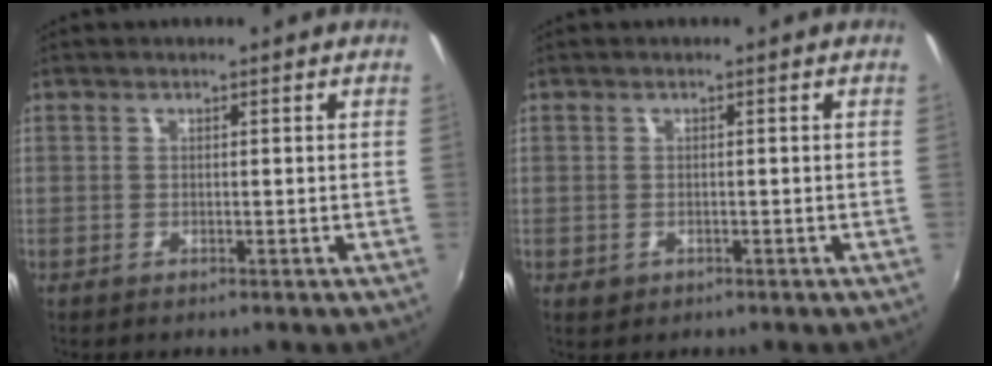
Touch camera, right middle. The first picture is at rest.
{"total": 1.2, "force": [-0.4, 1.0, 0.5], "torque": [-0.010, -0.004, -0.007]}